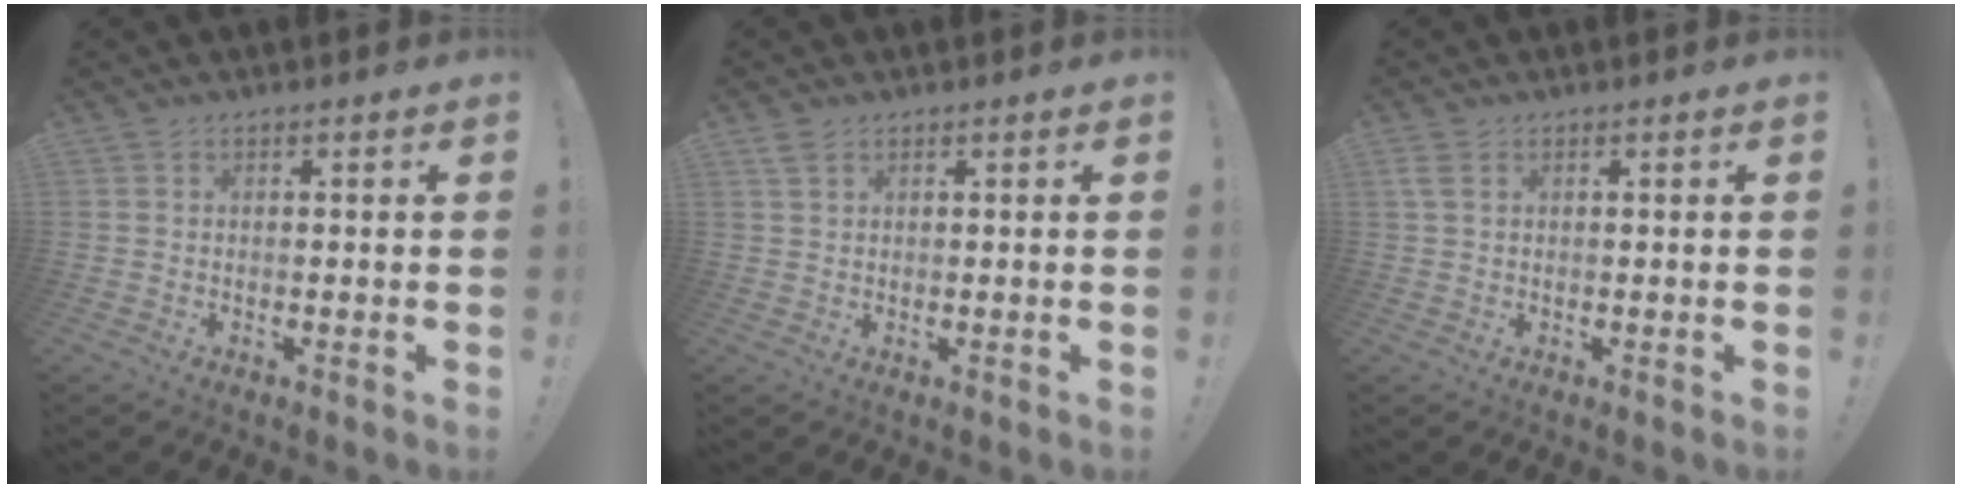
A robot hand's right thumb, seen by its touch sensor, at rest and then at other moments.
{"total": 2.3, "force": [1.5, 1.1, 1.4], "torque": [-0.021, -0.001, 0.027]}
{"total": 2.5, "force": [1.2, 1.3, 1.8], "torque": [-0.036, 0.004, 0.023]}